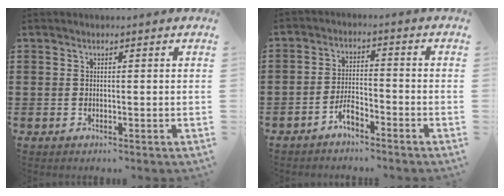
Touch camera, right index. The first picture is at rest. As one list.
[{"total": 3.6, "force": [-2.9, 1.0, 1.7], "torque": [-0.042, 0.007, -0.061]}]